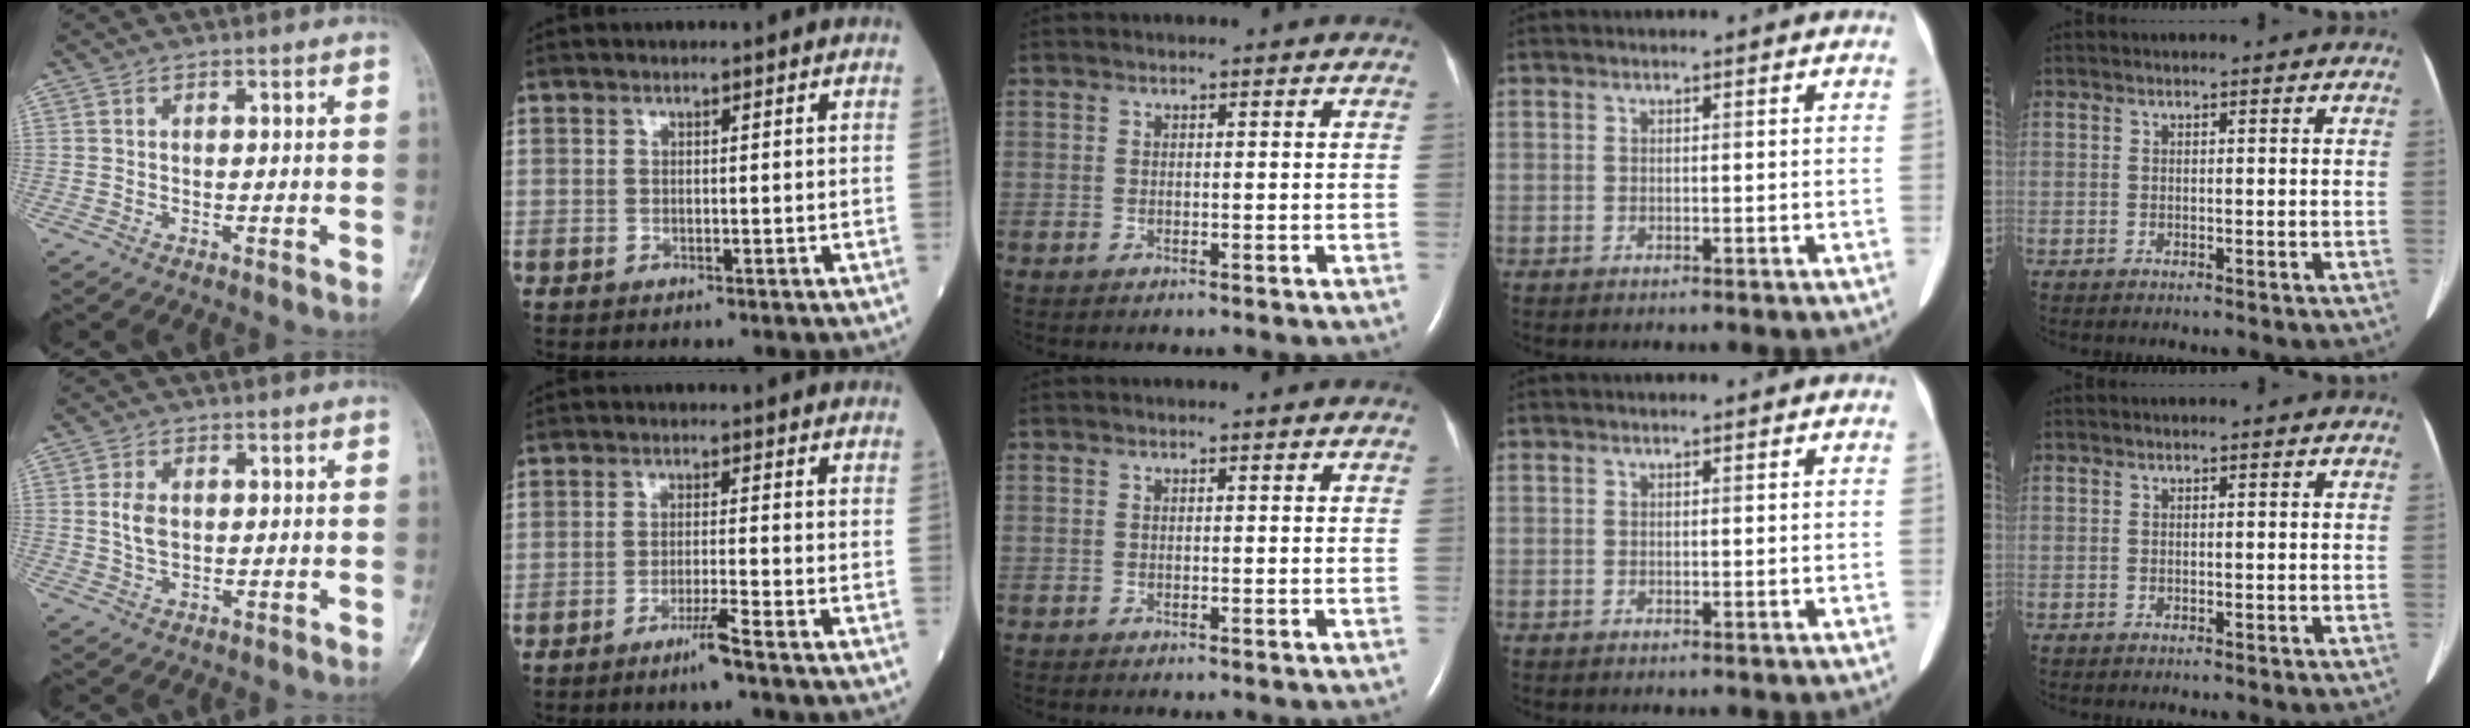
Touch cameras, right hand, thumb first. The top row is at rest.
{"thumb": {"total": 3.8, "force": [0.4, 2.5, 2.8], "torque": [-0.052, 0.001, 0.009]}, "index": {"total": 3.7, "force": [-2.5, -0.7, 2.6], "torque": [-0.050, -0.007, -0.051]}}